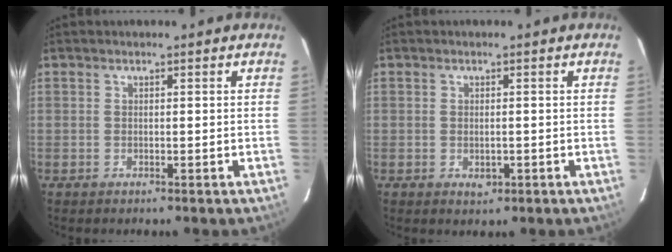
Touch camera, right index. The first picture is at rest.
{"total": 1.7, "force": [-0.5, 0.9, 1.4], "torque": [-0.026, -0.002, -0.002]}